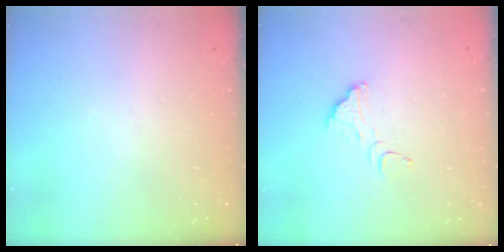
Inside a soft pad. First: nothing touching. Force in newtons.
{"total": 3.2, "press": 3.2, "slide": 0.2}